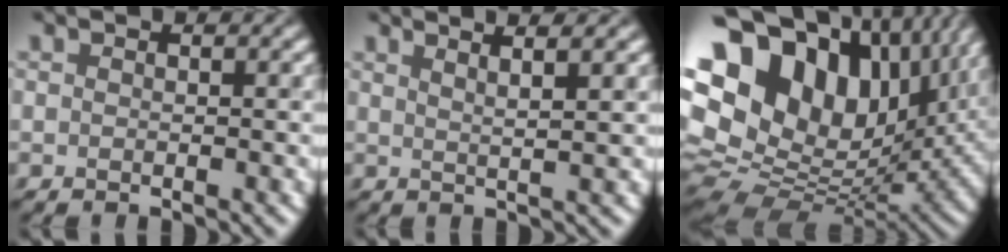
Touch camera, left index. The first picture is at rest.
{"total": 3.8, "force": [2.7, 1.0, 2.6], "torque": [-0.018, 0.019, 0.012]}
{"total": 20.9, "force": [8.0, 13.7, 13.6], "torque": [-0.263, 0.044, 0.160]}